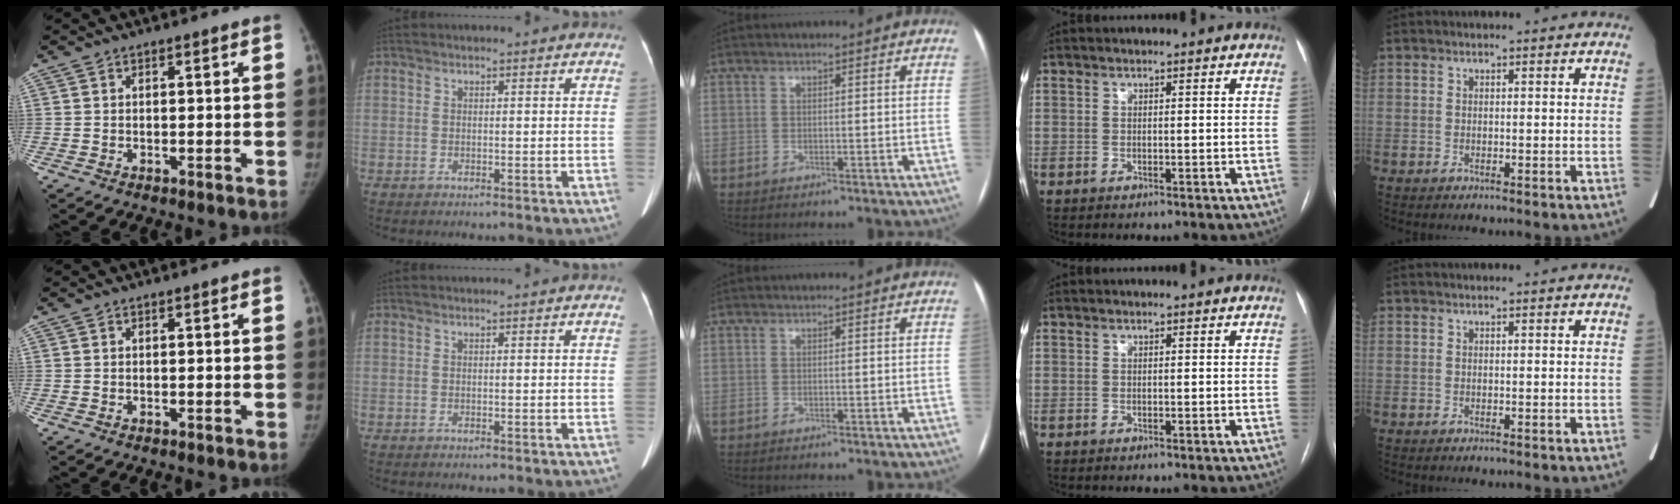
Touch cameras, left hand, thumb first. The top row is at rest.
{}